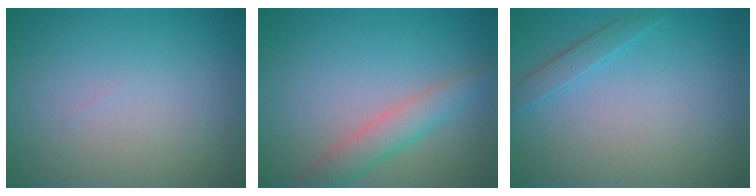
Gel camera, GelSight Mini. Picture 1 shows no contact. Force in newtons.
{"total": 3.1, "press": 3.1, "slide": 0.0}
{"total": 1.4, "press": 1.4, "slide": 0.1}